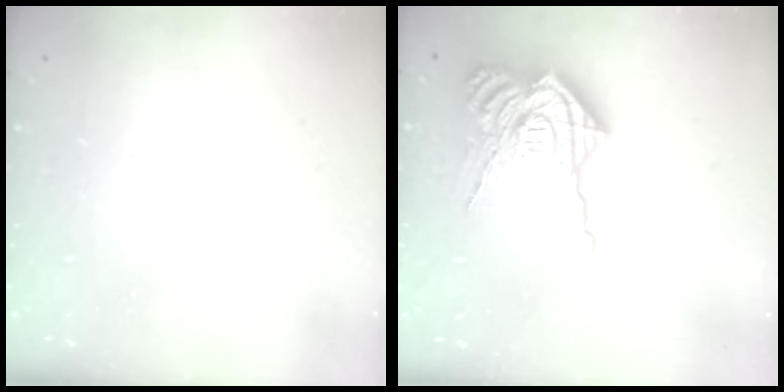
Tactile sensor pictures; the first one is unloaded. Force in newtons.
{"total": 23.6, "press": 23.4, "slide": 2.7}